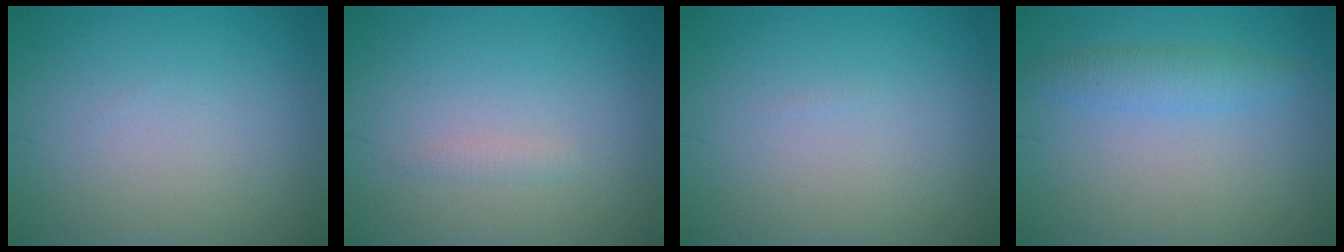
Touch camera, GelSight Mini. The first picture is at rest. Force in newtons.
{"total": 0.7, "press": 0.7, "slide": 0.0}
{"total": 0.0}
{"total": 2.2, "press": 2.2, "slide": 0.2}